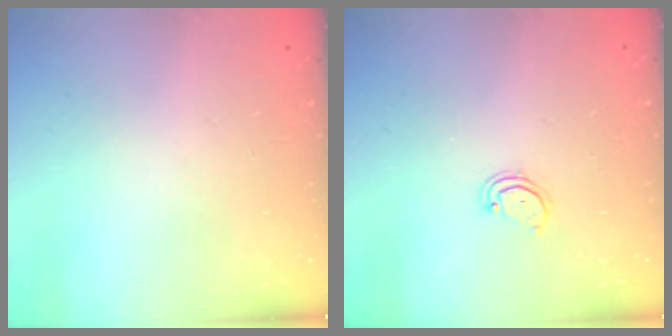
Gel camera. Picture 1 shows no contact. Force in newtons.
{"total": 3.1, "press": 3.1, "slide": 0.2}